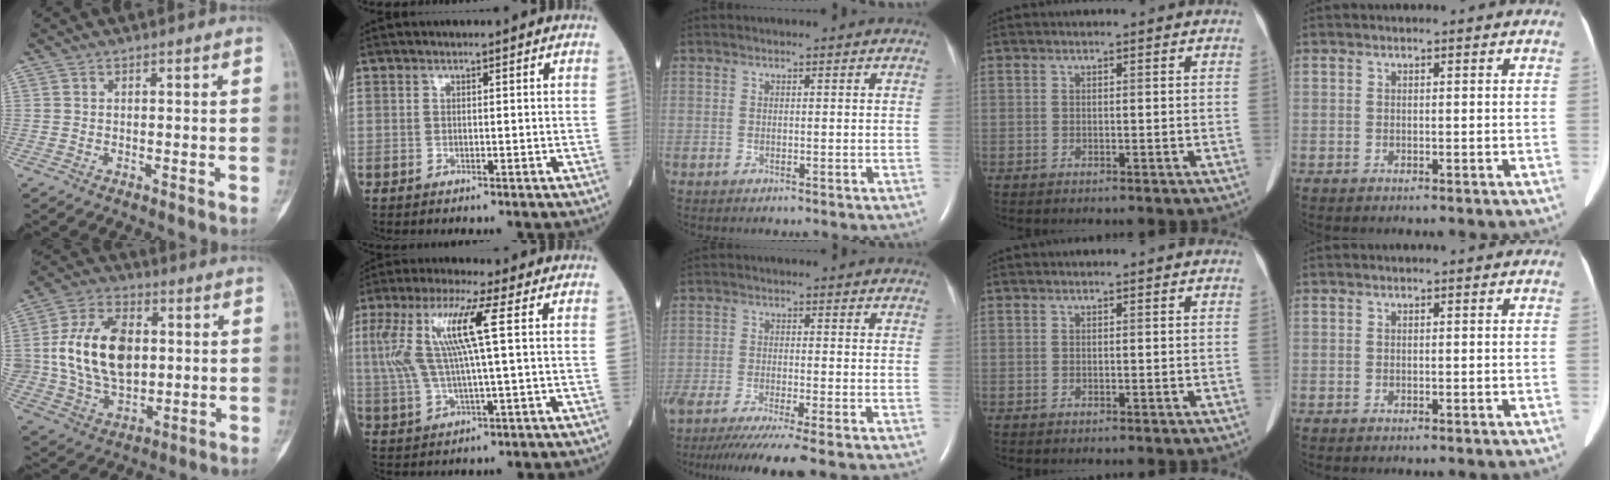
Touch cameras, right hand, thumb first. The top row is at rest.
{"thumb": {"total": 18.6, "force": [2.0, 12.2, 13.9], "torque": [-0.230, 0.003, 0.043]}, "index": {"total": 11.3, "force": [2.5, 0.7, 11.0], "torque": [-0.250, 0.024, 0.051]}, "middle": {"total": 12.5, "force": [-10.5, -0.7, 6.8], "torque": [-0.092, -0.043, -0.166]}}